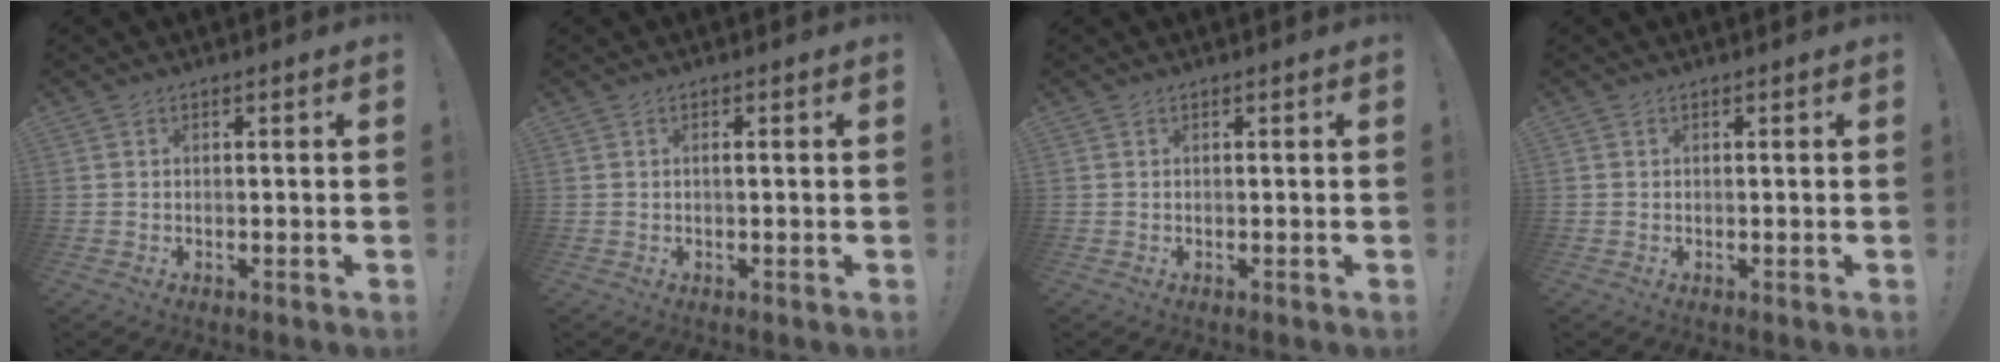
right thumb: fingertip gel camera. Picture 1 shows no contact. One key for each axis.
{"total": 0.8, "fx": -0.2, "fy": 0.0, "fz": 0.8, "tx": -0.012, "ty": -0.002, "tz": -0.004}
{"total": 0.0}
{"total": 0.0}